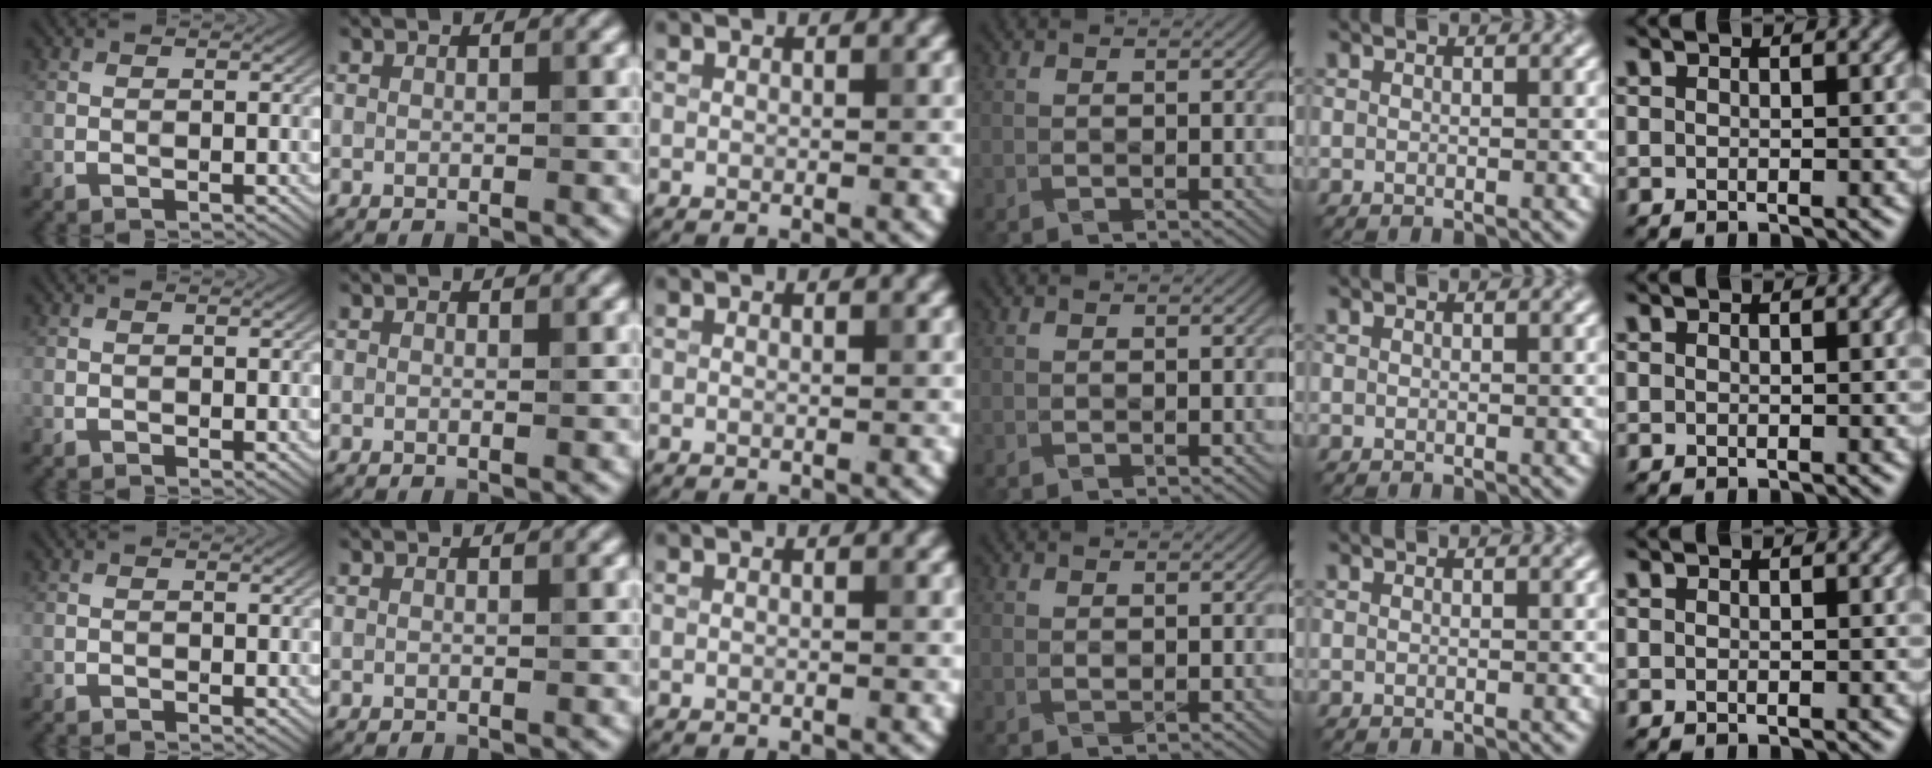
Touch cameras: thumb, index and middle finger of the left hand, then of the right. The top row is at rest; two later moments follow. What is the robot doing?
{"motion": "wrap", "object": "aluminum foil"}